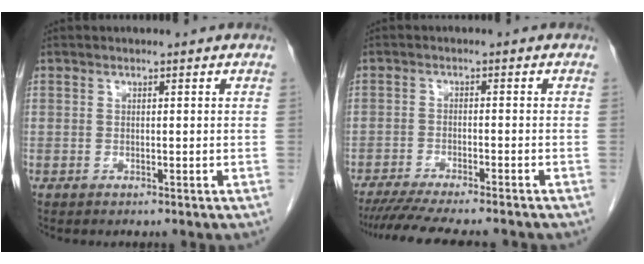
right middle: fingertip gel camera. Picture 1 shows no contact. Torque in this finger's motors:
{"motor_torque": [1.14, -1.00, 0.16, 0.07]}